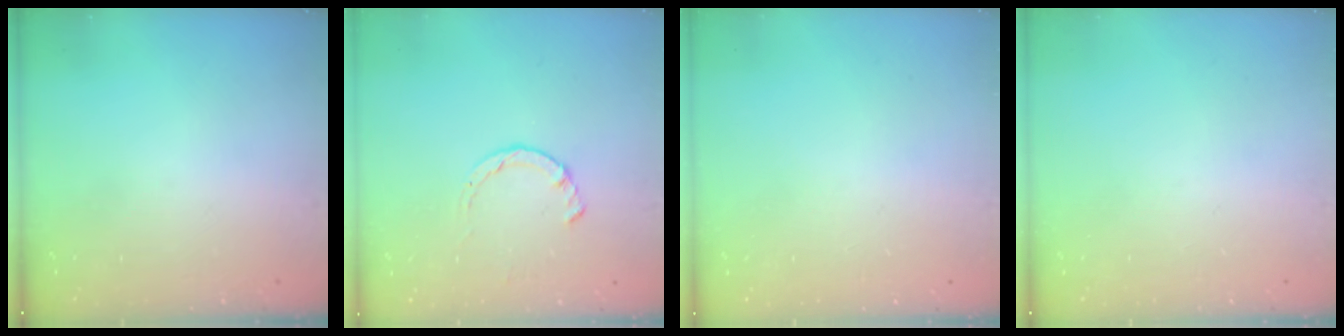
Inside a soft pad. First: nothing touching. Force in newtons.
{"total": 2.8, "press": 2.8, "slide": 0.4}
{"total": 2.2, "press": 2.2, "slide": 0.1}
{"total": 0.0}